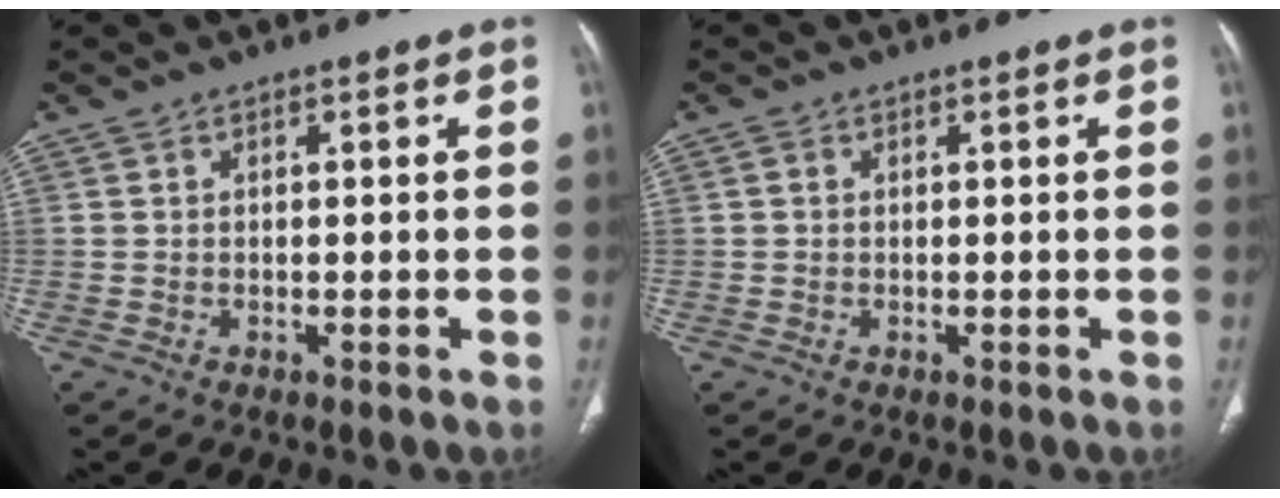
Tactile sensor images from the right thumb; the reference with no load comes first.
{"total": 0.7, "force": [0.1, 0.6, 0.3], "torque": [-0.005, 0.003, 0.002]}